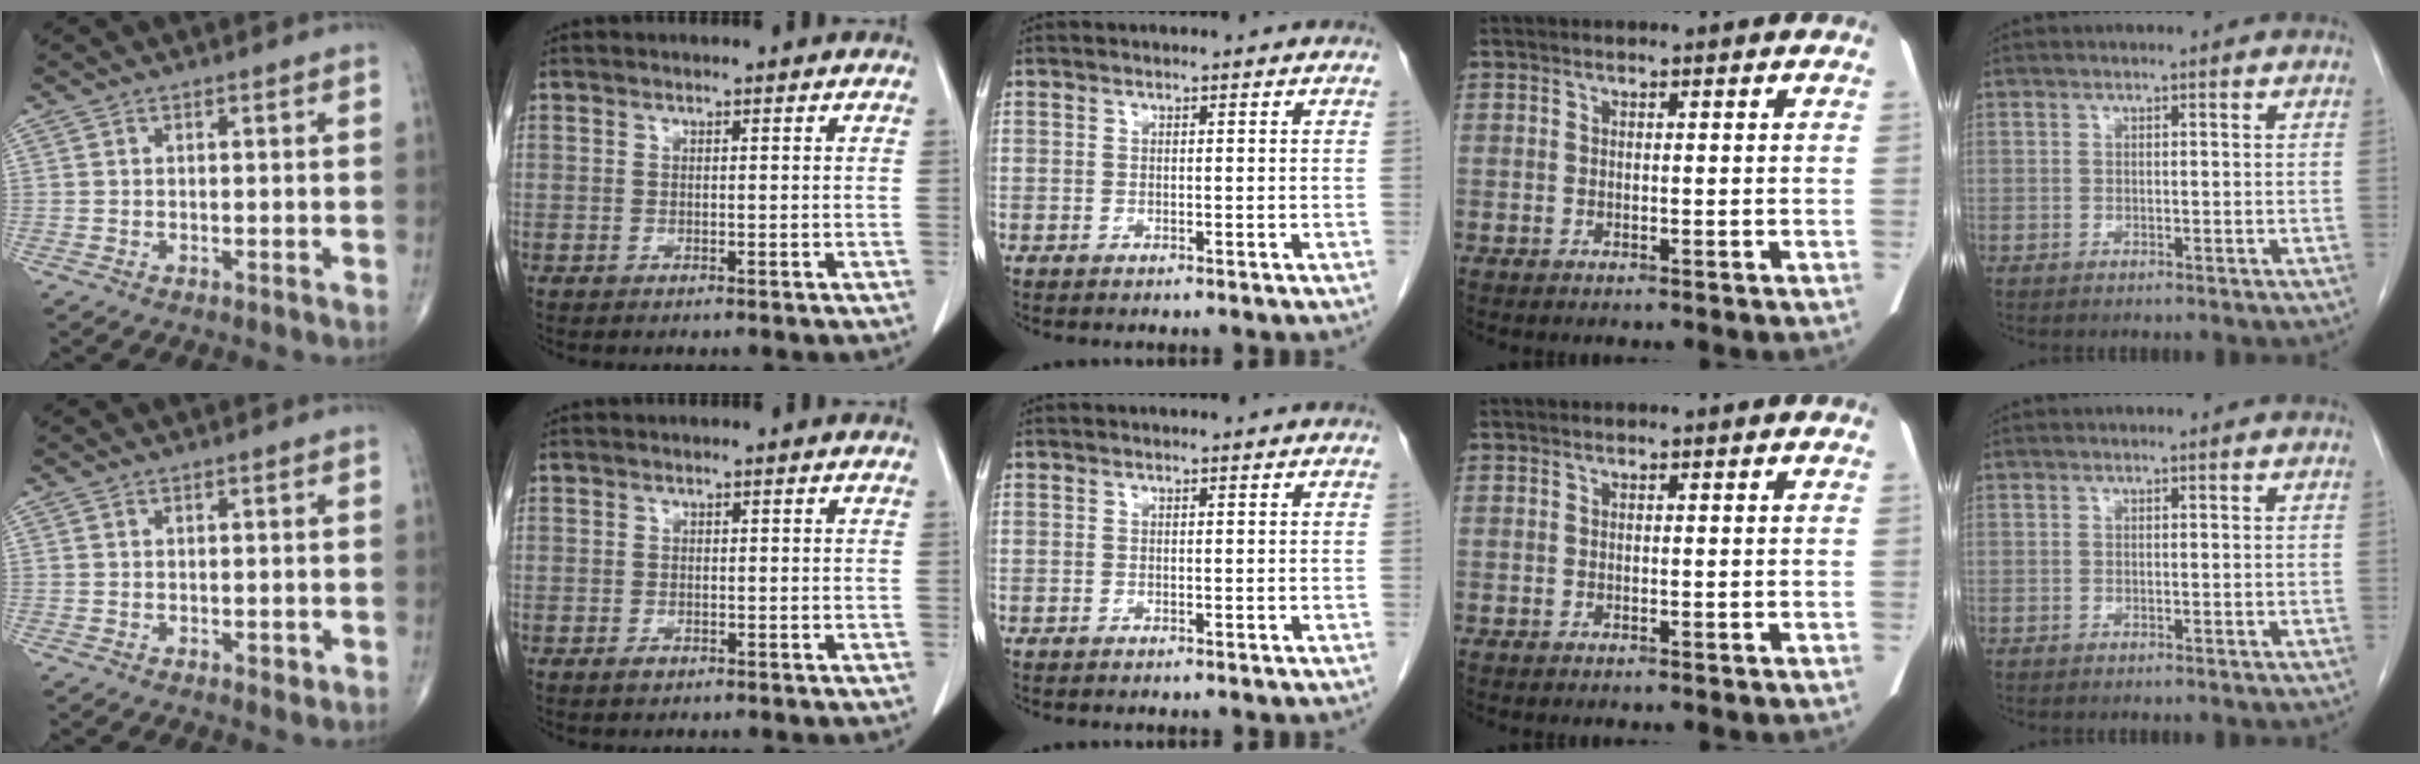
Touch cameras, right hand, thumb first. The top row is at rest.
{"thumb": {"total": 1.3, "force": [-0.3, 0.8, 1.0], "torque": [-0.007, -0.002, -0.003]}, "index": {"total": 1.0, "force": [-0.5, 0.7, 0.5], "torque": [-0.007, 0.001, -0.005]}}